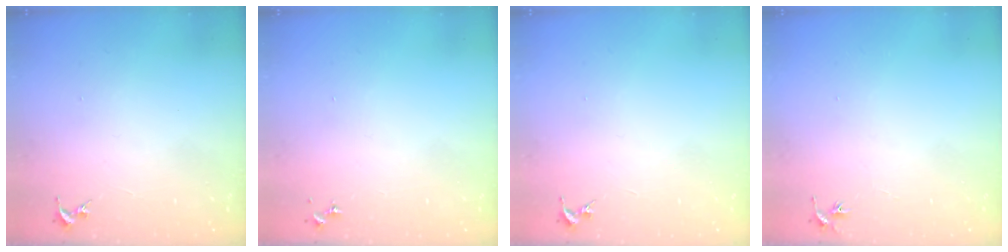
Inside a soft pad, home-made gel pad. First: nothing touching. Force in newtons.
{"total": 0.0}
{"total": 0.0}
{"total": 2.9, "press": 2.9, "slide": 0.3}